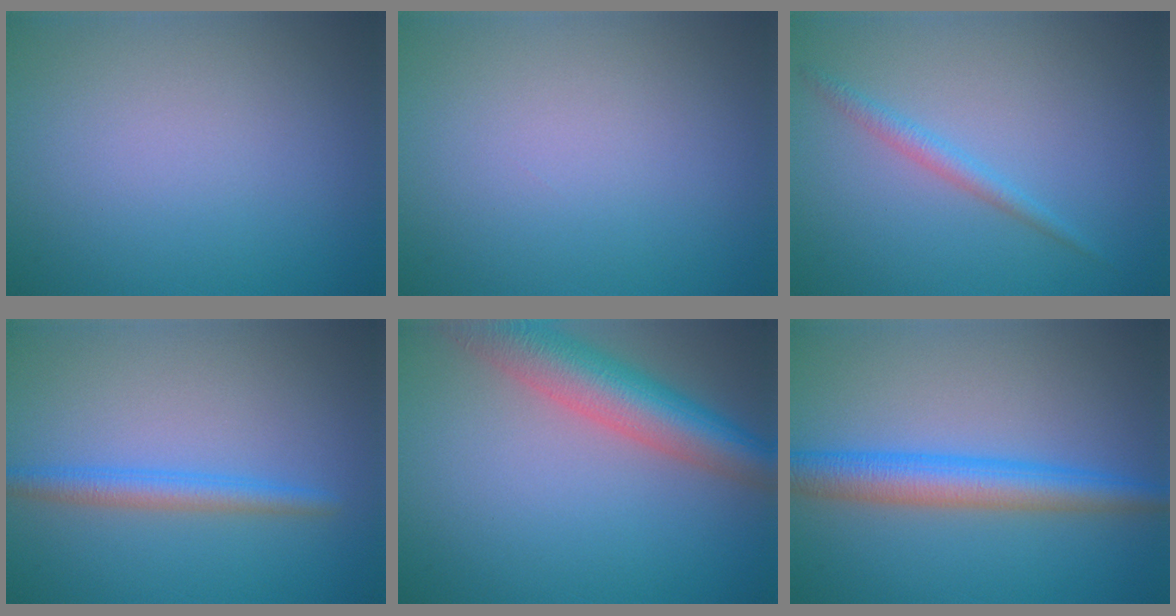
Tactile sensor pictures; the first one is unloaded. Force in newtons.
{"total": 0.0}
{"total": 1.5, "press": 1.5, "slide": 0.1}
{"total": 2.4, "press": 2.4, "slide": 0.1}
{"total": 7.6, "press": 7.6, "slide": 0.4}
{"total": 4.9, "press": 4.9, "slide": 0.1}